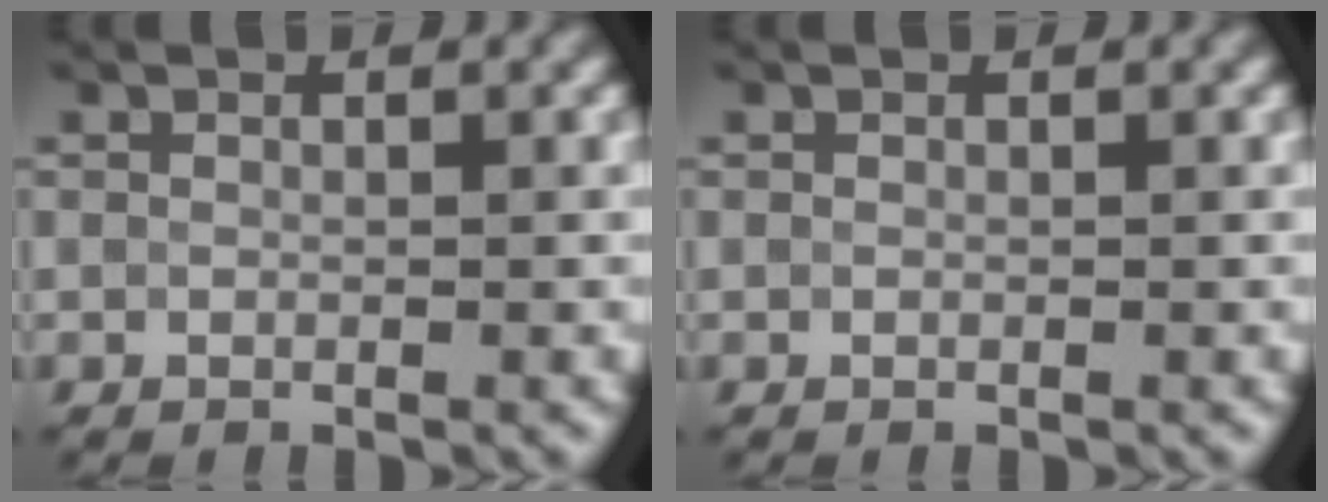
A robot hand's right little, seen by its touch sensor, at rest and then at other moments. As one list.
[{"total": 0.0}]